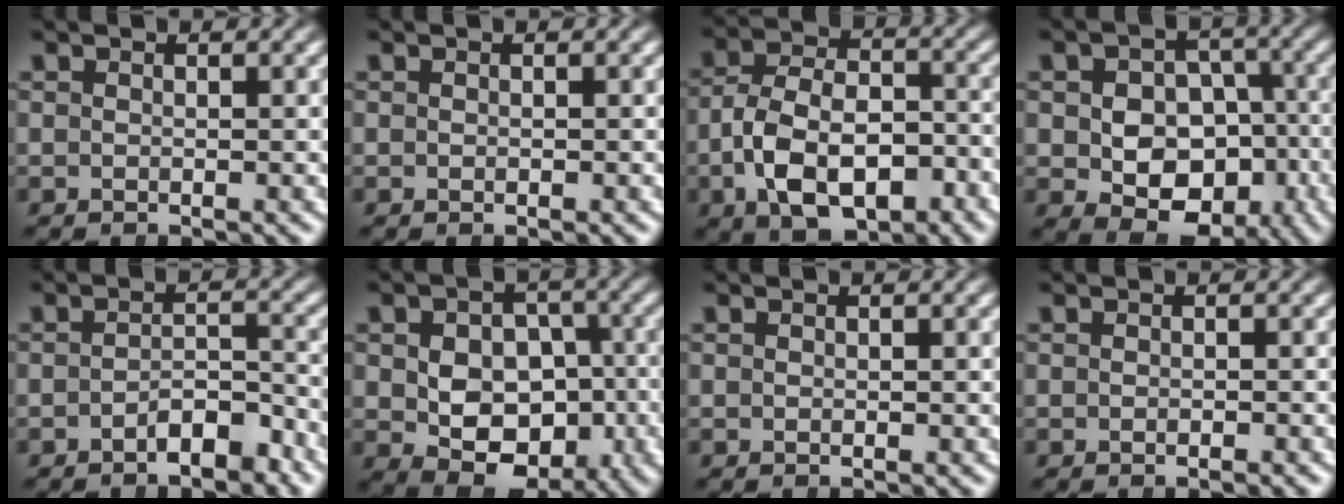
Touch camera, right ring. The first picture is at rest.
{"total": 0.0}
{"total": 9.0, "force": [-2.9, 6.1, 6.0], "torque": [-0.111, -0.028, -0.036]}
{"total": 9.1, "force": [-2.9, 6.9, 5.2], "torque": [-0.083, -0.053, -0.030]}
{"total": 3.2, "force": [-2.4, 0.9, 1.9], "torque": [-0.018, -0.003, -0.044]}
{"total": 9.5, "force": [-2.9, 7.1, 5.6], "torque": [-0.100, -0.054, -0.029]}
{"total": 0.0}
{"total": 0.6, "force": [-0.5, 0.1, 0.3], "torque": [-0.009, 0.001, -0.009]}